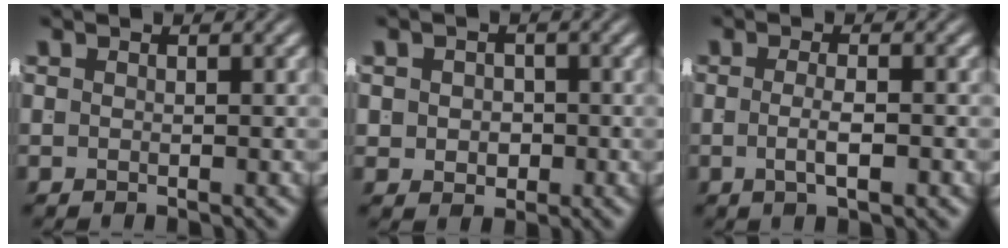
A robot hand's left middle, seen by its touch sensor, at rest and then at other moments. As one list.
[{"total": 2.4, "force": [-0.4, 2.1, 1.2], "torque": [-0.022, -0.012, 0.001]}, {"total": 2.2, "force": [-1.2, -0.2, 1.9], "torque": [-0.032, -0.009, -0.014]}]